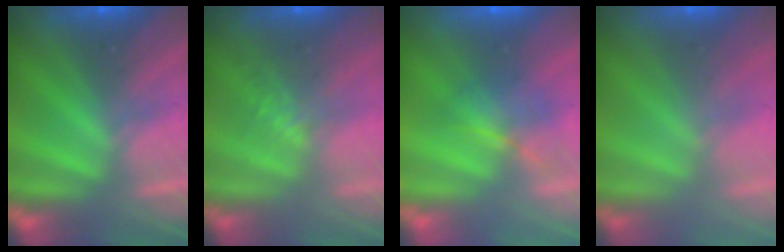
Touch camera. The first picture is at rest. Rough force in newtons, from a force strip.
{"total": 1.3}
{"total": 1.6}
{"total": 2.9}